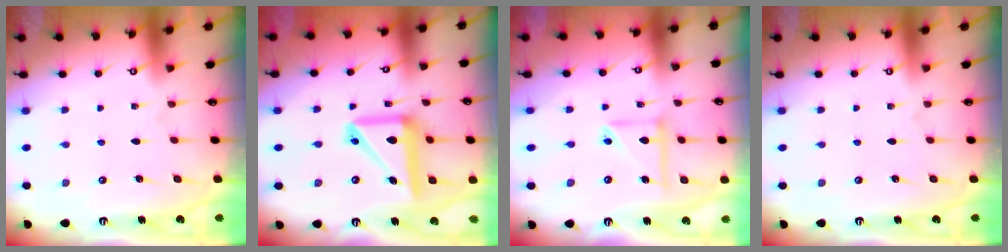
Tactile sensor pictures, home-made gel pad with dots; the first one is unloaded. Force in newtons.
{"total": 15.3, "press": 15.2, "slide": 1.7}
{"total": 9.6, "press": 9.6, "slide": 0.8}
{"total": 0.0}